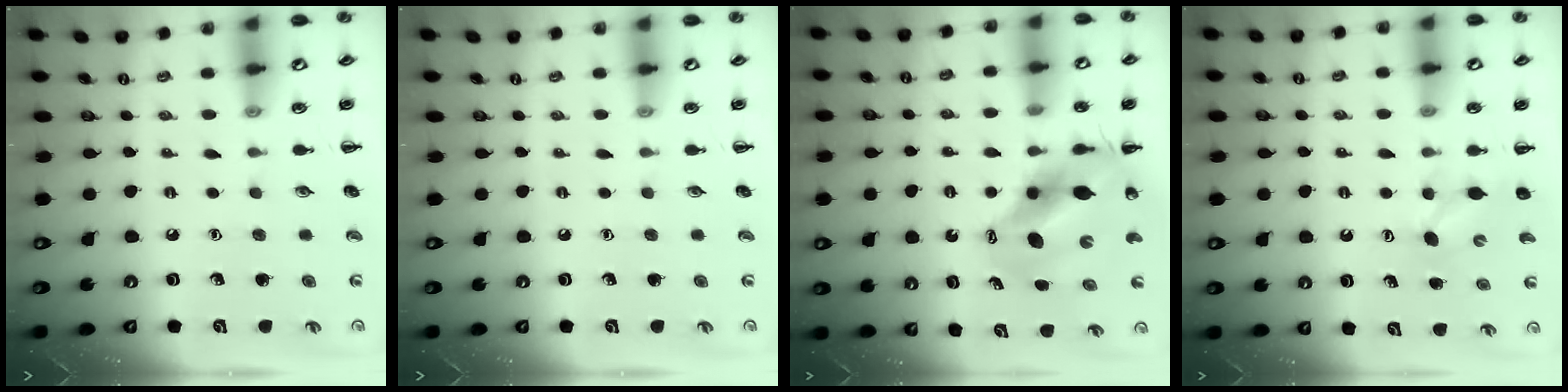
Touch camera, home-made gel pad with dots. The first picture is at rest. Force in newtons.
{"total": 0.0}
{"total": 9.9, "press": 9.6, "slide": 2.4}
{"total": 3.9, "press": 3.8, "slide": 1.1}